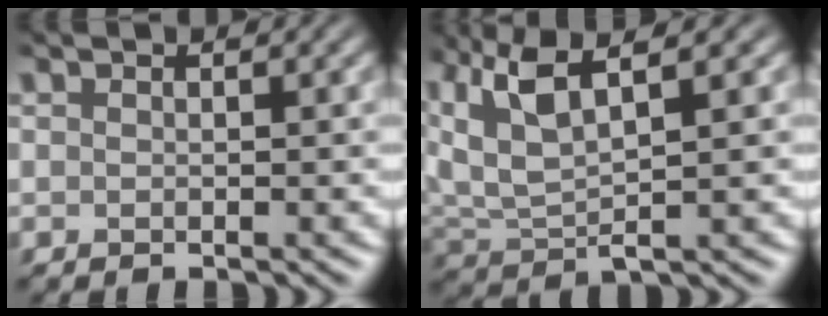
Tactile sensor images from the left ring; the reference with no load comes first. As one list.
[{"total": 6.6, "force": [4.1, 1.8, 4.8], "torque": [-0.112, 0.013, 0.082]}]